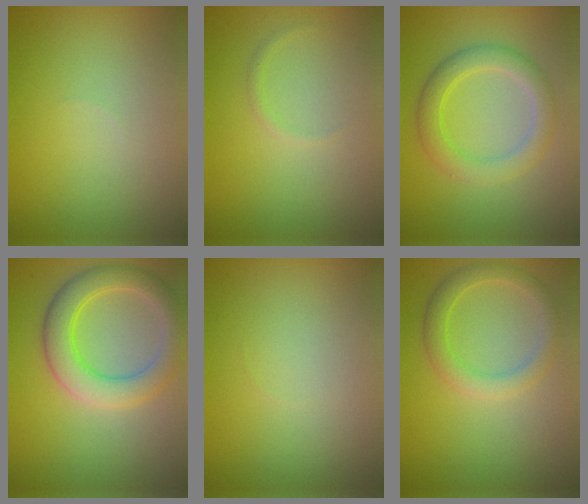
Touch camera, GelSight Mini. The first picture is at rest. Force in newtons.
{"total": 0.6, "press": 0.6, "slide": 0.1}
{"total": 3.7, "press": 3.7, "slide": 0.3}
{"total": 5.3, "press": 5.3, "slide": 0.3}
{"total": 0.0}
{"total": 2.9, "press": 2.9, "slide": 0.2}